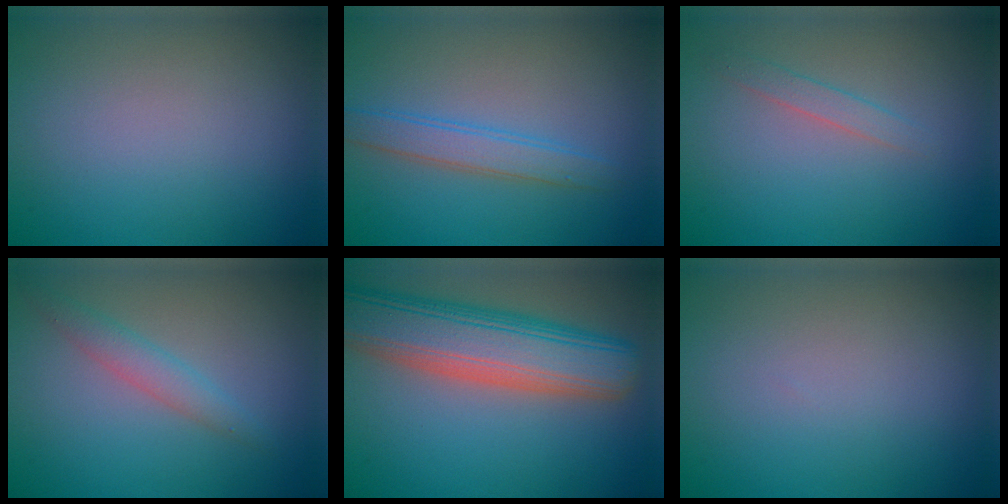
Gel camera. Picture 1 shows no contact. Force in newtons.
{"total": 2.7, "press": 2.7, "slide": 0.1}
{"total": 1.3, "press": 1.3, "slide": 0.0}
{"total": 2.1, "press": 2.1, "slide": 0.1}
{"total": 10.4, "press": 10.3, "slide": 1.1}
{"total": 0.0}